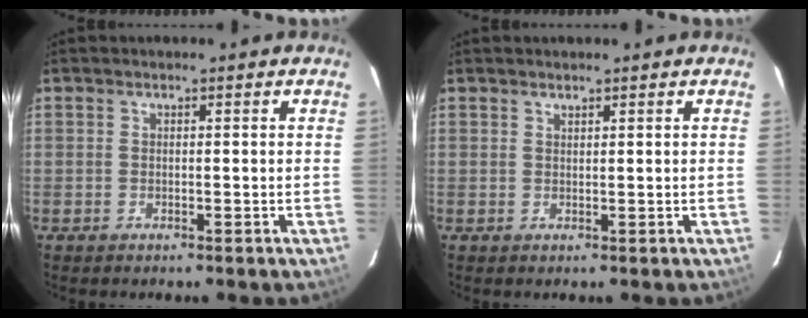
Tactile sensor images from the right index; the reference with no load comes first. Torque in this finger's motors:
{"motor_torque": [-0.16, 0.05, -0.03, 0.00]}